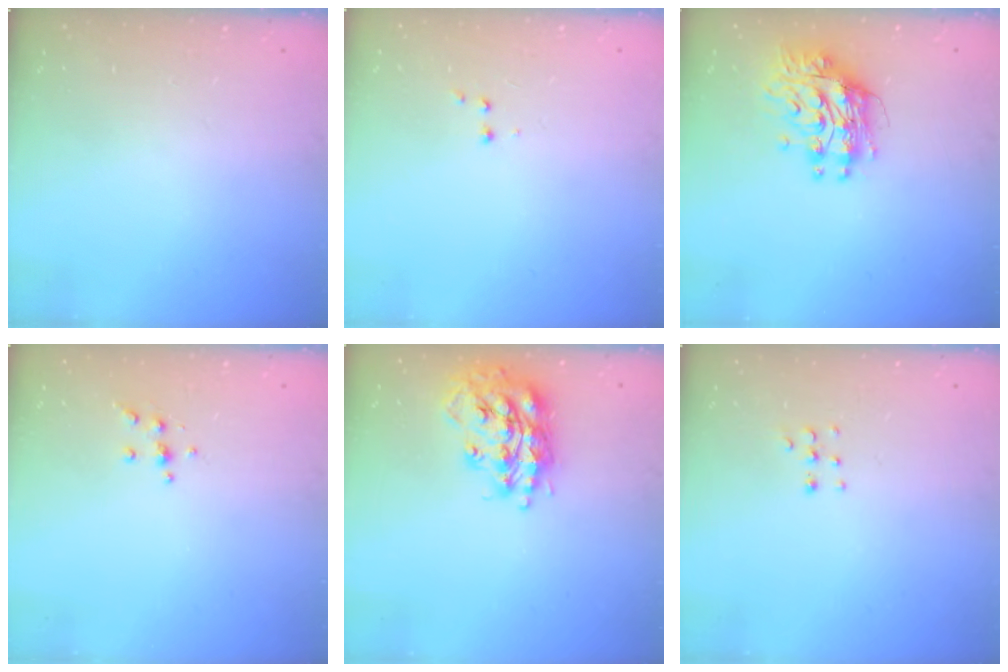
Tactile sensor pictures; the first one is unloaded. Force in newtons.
{"total": 2.6, "press": 2.5, "slide": 0.6}
{"total": 10.4, "press": 10.4, "slide": 0.9}
{"total": 4.2, "press": 4.2, "slide": 0.4}
{"total": 17.4, "press": 17.4, "slide": 1.1}
{"total": 3.9, "press": 3.8, "slide": 1.0}